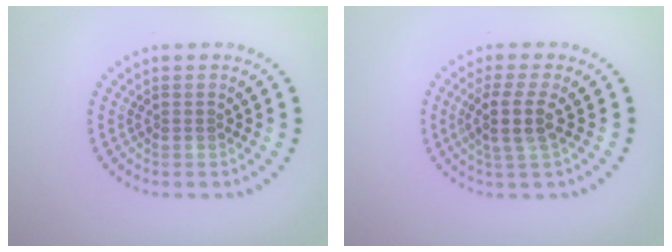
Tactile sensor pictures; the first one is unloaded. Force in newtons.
{"total": 2.9, "press": 2.3, "slide": 1.6}